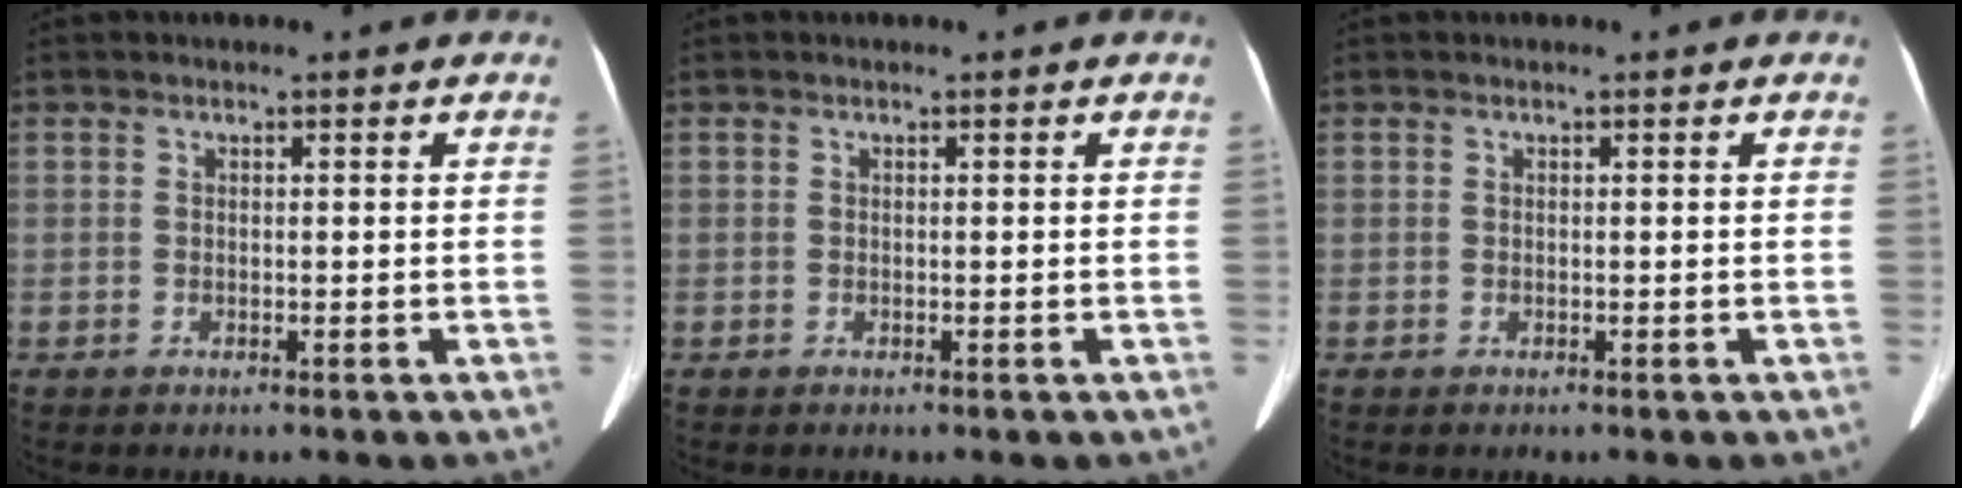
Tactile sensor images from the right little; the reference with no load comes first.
{"total": 0.0}
{"total": 0.0}